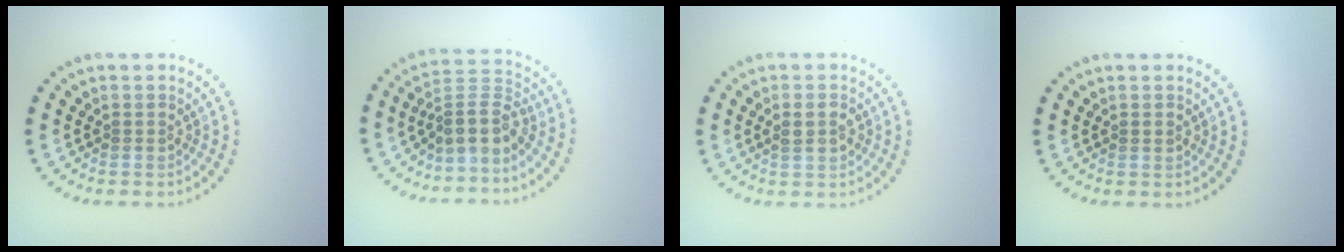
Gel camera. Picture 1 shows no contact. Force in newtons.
{"total": 3.4, "press": 2.5, "slide": 2.2}
{"total": 1.8, "press": 1.8, "slide": 0.1}
{"total": 0.7, "press": 0.7, "slide": 0.1}